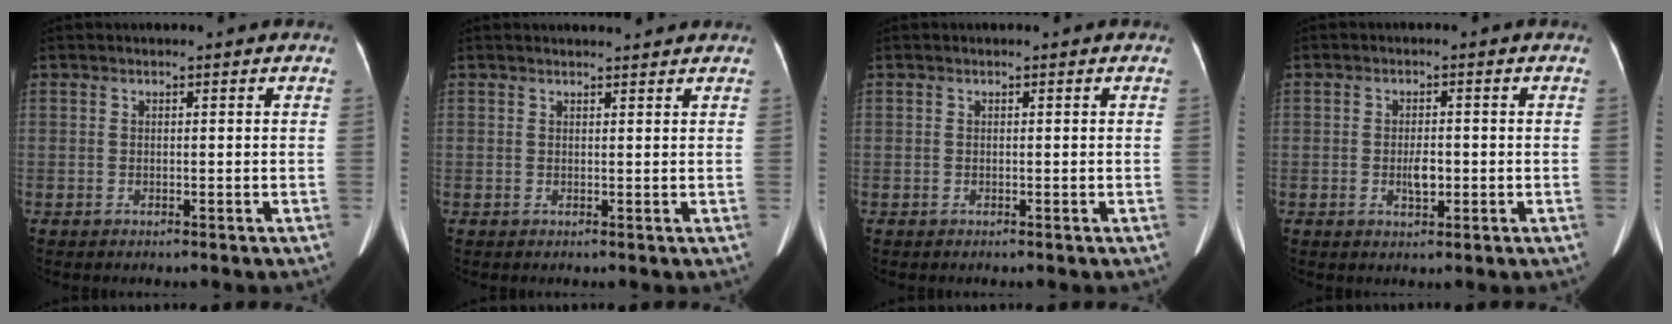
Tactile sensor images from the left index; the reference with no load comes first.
{"total": 2.7, "force": [2.7, 0.2, 0.6], "torque": [-0.012, 0.010, 0.033]}
{"total": 0.0}
{"total": 2.7, "force": [-0.7, 1.1, 2.4], "torque": [-0.044, -0.001, -0.008]}